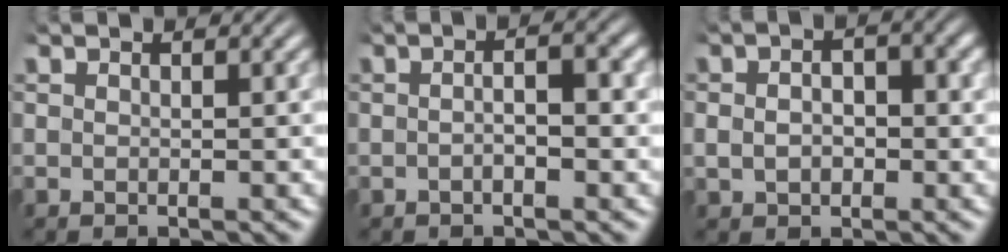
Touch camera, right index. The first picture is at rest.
{"total": 2.4, "force": [-0.6, 0.5, 2.3], "torque": [-0.030, 0.005, -0.017]}
{"total": 2.9, "force": [-0.4, 2.0, 2.1], "torque": [-0.033, -0.002, -0.003]}